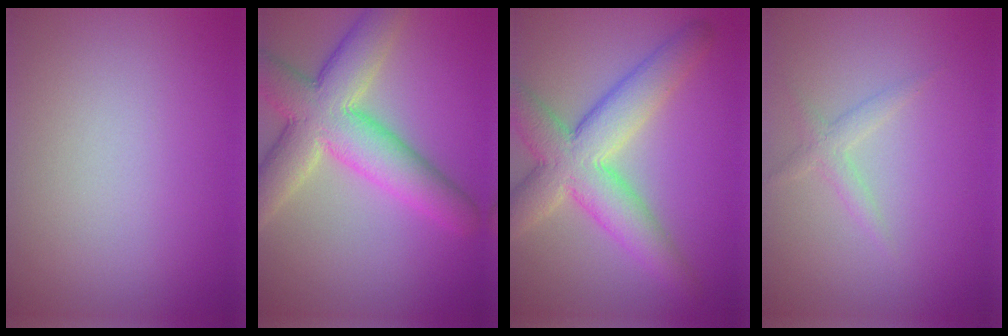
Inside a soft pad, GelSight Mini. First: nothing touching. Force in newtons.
{"total": 8.8, "press": 8.7, "slide": 0.7}
{"total": 7.8, "press": 7.8, "slide": 0.5}
{"total": 1.5, "press": 1.5, "slide": 0.0}